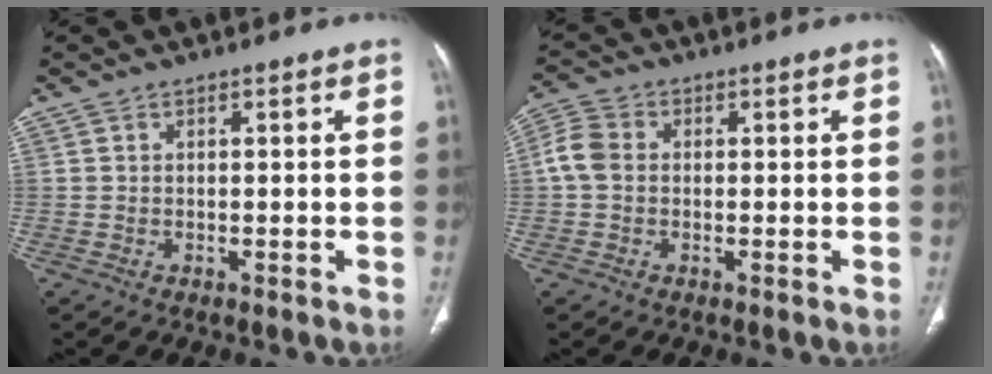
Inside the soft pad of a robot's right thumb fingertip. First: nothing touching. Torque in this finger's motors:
{"motor_torque": [0.27, 0.15, 0.51, -0.53, 0.08]}